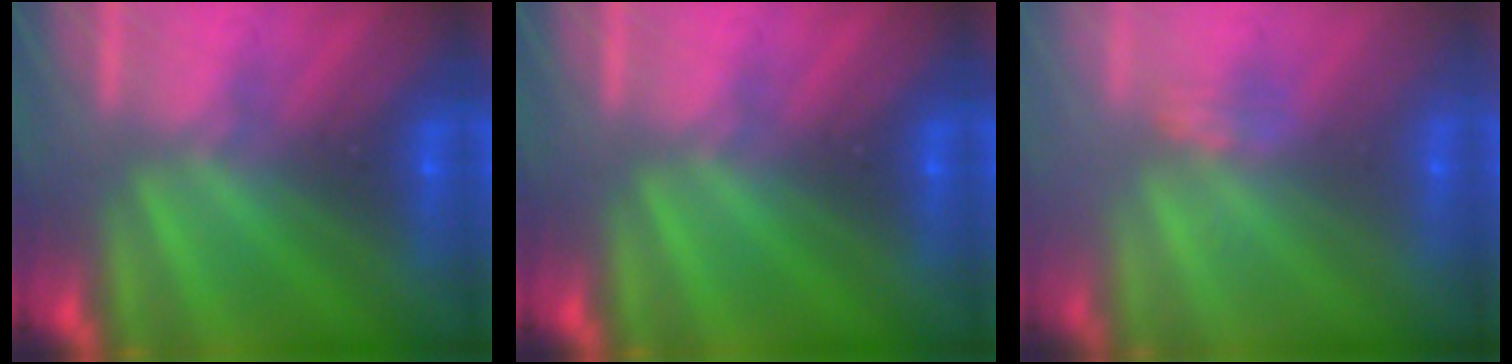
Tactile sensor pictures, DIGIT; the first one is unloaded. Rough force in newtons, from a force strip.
{"total": 0.0}
{"total": 2.4}